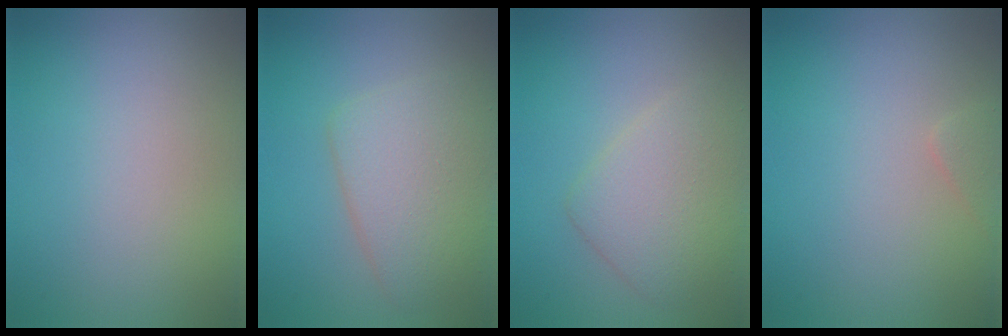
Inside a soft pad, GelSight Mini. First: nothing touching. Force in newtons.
{"total": 5.3, "press": 5.2, "slide": 0.3}
{"total": 4.3, "press": 4.3, "slide": 0.2}
{"total": 0.8, "press": 0.8, "slide": 0.0}